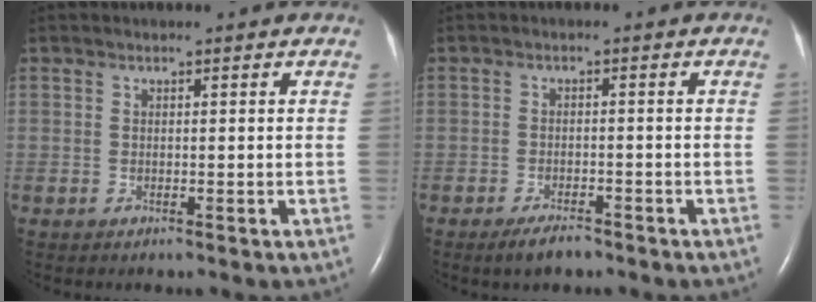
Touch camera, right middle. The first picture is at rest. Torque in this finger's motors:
{"motor_torque": [0.19, -0.19, 0.02, 0.02]}